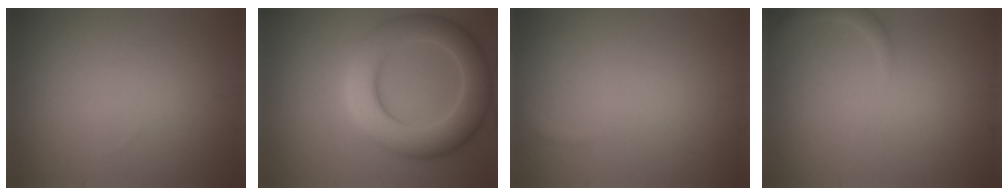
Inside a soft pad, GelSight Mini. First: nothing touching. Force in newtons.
{"total": 8.6, "press": 8.6, "slide": 0.1}
{"total": 0.8, "press": 0.8, "slide": 0.0}
{"total": 1.5, "press": 1.5, "slide": 0.1}